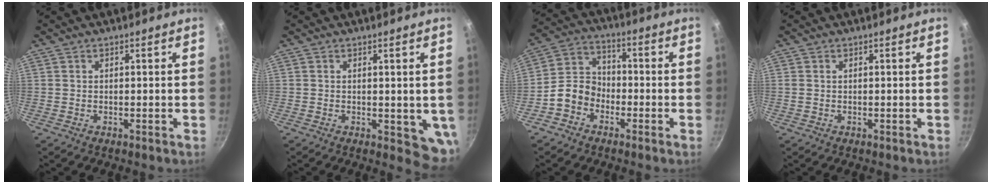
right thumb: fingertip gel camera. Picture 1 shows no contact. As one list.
[{"total": 5.6, "force": [0.2, 3.0, 4.7], "torque": [-0.045, -0.013, 0.005]}, {"total": 7.9, "force": [-3.5, 6.2, 3.5], "torque": [-0.038, 0.041, -0.084]}, {"total": 0.6, "force": [0.2, 0.5, 0.4], "torque": [-0.008, 0.002, 0.002]}]